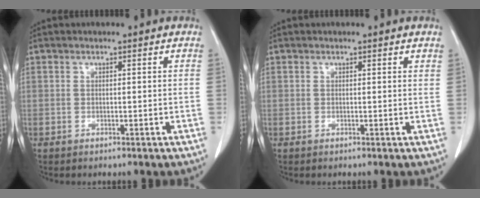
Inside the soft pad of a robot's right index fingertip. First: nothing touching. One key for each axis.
{"total": 0.6, "fx": 0.5, "fy": 0.2, "fz": 0.2, "tx": -0.004, "ty": 0.001, "tz": 0.004}